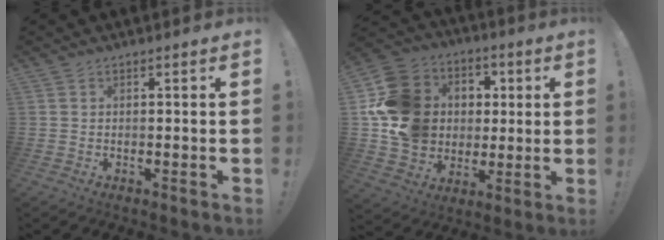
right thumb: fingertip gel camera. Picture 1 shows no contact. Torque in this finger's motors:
{"motor_torque": [2.18, 2.82, 1.43, -0.19, 0.12]}